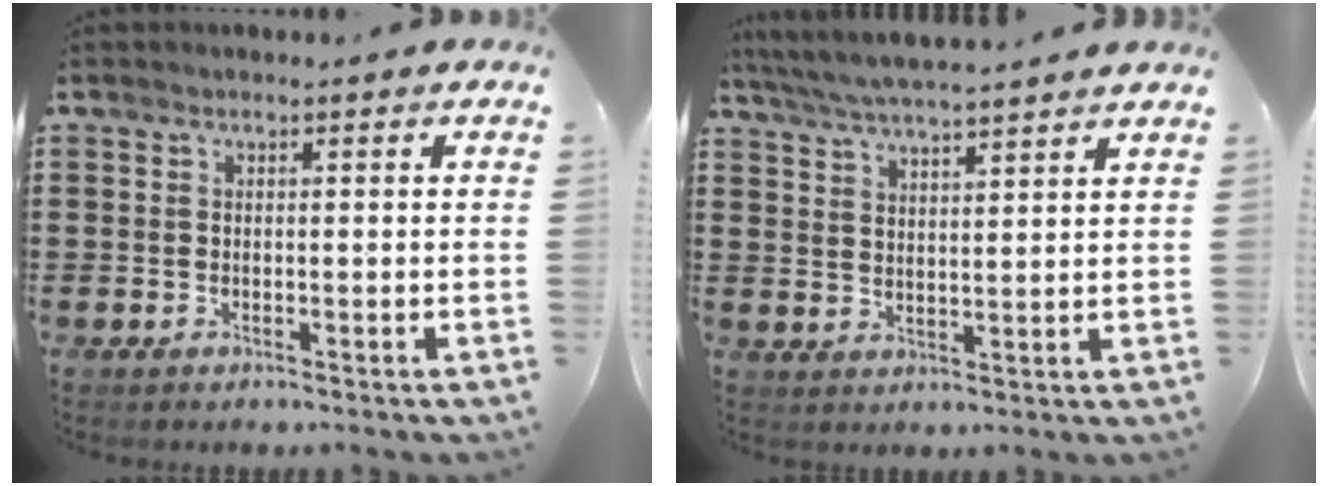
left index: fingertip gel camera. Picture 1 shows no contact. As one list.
[{"total": 4.9, "force": [4.6, -0.4, 1.6], "torque": [-0.046, -0.023, 0.081]}]